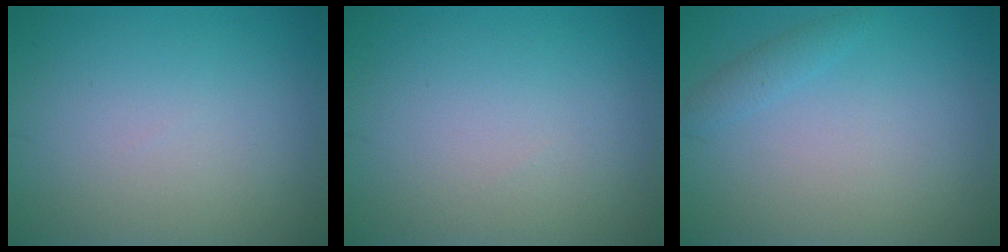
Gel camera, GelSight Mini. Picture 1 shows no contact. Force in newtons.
{"total": 0.0}
{"total": 1.2, "press": 1.2, "slide": 0.1}